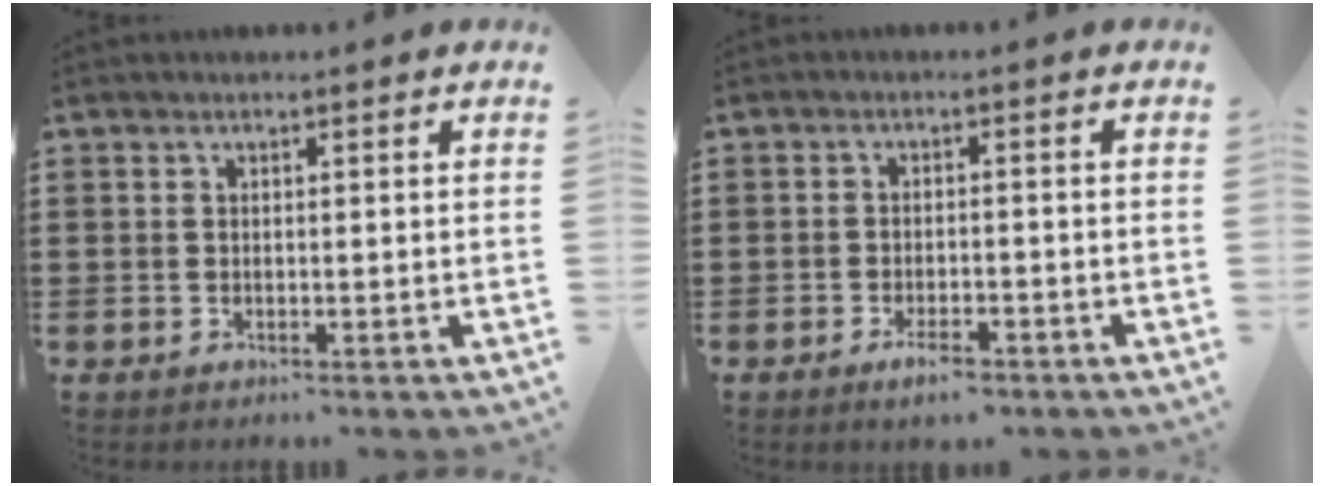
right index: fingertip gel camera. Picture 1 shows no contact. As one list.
[{"total": 2.9, "force": [-2.1, 0.9, 1.9], "torque": [-0.032, 0.006, -0.039]}]